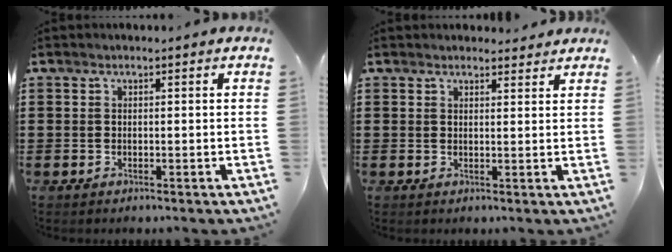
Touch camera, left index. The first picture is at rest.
{"total": 1.9, "force": [1.8, 0.4, 0.0], "torque": [0.003, -0.001, 0.033]}